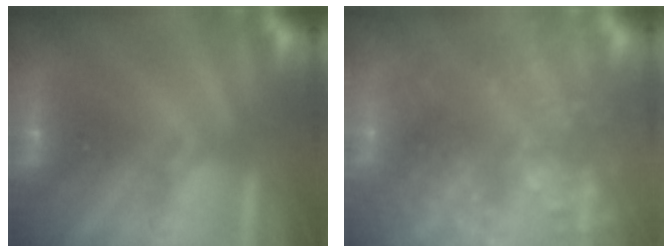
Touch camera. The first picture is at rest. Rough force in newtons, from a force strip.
{"total": 6.4}